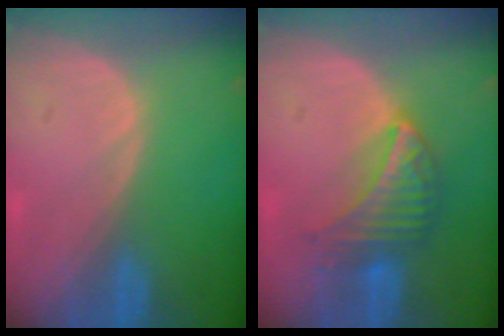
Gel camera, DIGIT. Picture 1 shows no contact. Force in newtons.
{"total": 6.5, "press": 6.4, "slide": 1.1}